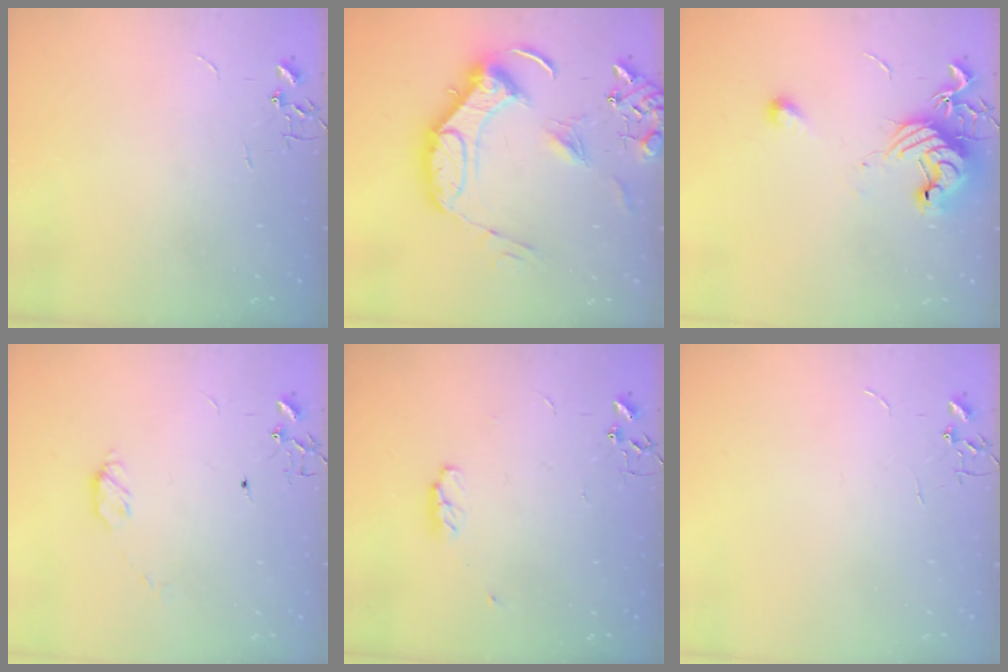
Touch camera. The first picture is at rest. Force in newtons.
{"total": 17.9, "press": 17.8, "slide": 2.0}
{"total": 12.8, "press": 12.7, "slide": 0.7}
{"total": 4.6, "press": 4.6, "slide": 0.4}
{"total": 4.0, "press": 4.0, "slide": 0.6}
{"total": 0.0}